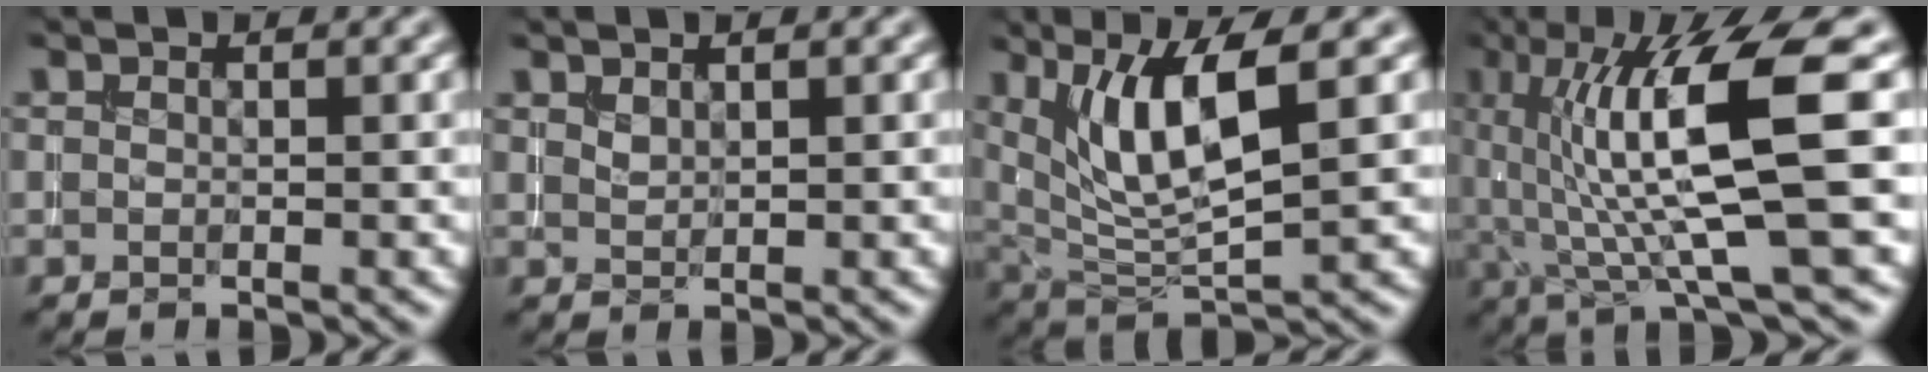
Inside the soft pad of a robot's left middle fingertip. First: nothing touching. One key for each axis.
{"total": 0.9, "fx": 0.7, "fy": 0.3, "fz": 0.5, "tx": -0.014, "ty": 0.001, "tz": 0.018}
{"total": 7.5, "fx": 2.7, "fy": 1.9, "fz": 6.7, "tx": -0.124, "ty": -0.010, "tz": 0.055}
{"total": 11.4, "fx": 1.6, "fy": 2.2, "fz": 11.1, "tx": -0.177, "ty": 0.000, "tz": 0.033}